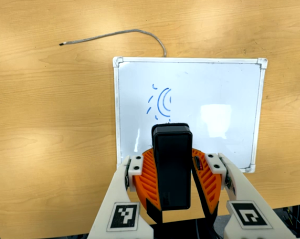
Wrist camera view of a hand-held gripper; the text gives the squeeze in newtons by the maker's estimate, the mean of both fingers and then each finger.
{"total": 9.3, "left": 9.1, "right": 9.5}